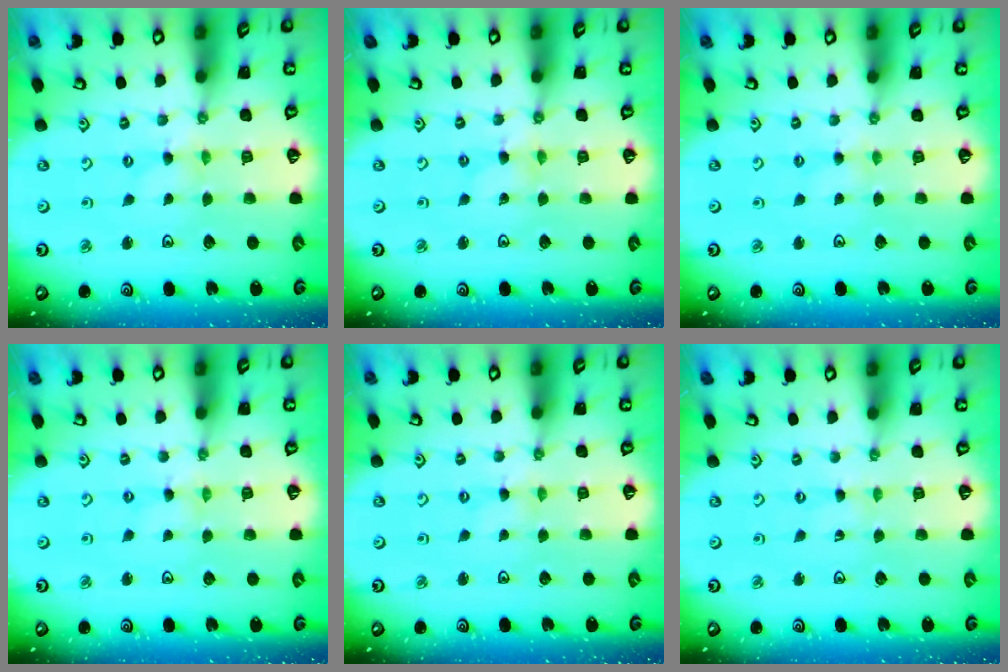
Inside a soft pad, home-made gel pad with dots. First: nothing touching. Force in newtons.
{"total": 0.7, "press": 0.7, "slide": 0.1}
{"total": 2.2, "press": 2.2, "slide": 0.3}
{"total": 0.0}
{"total": 0.0}
{"total": 0.0}